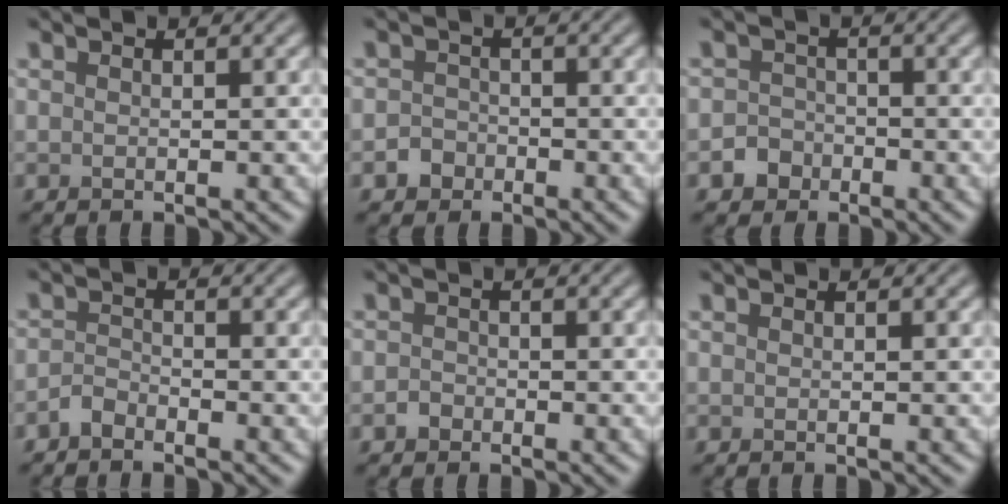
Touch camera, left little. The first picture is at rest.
{"total": 1.8, "force": [-1.0, 1.4, 0.3], "torque": [0.003, 0.003, -0.020]}
{"total": 2.1, "force": [-1.1, 1.7, 0.4], "torque": [0.006, 0.004, -0.024]}
{"total": 1.4, "force": [-1.2, 0.5, 0.4], "torque": [-0.006, 0.005, -0.028]}
{"total": 1.1, "force": [-0.7, 0.8, 0.2], "torque": [0.000, 0.001, -0.014]}
{"total": 0.0}